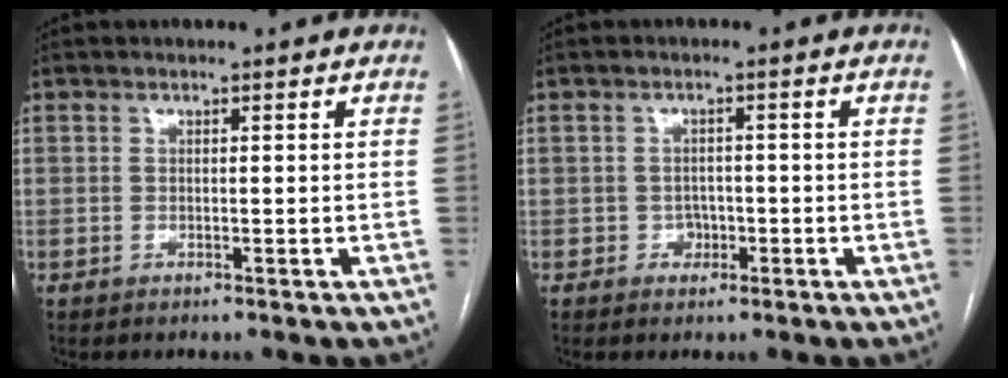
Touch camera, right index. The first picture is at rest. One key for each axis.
{"total": 2.4, "fx": -0.8, "fy": 2.0, "fz": 0.9, "tx": -0.006, "ty": 0.007, "tz": -0.010}